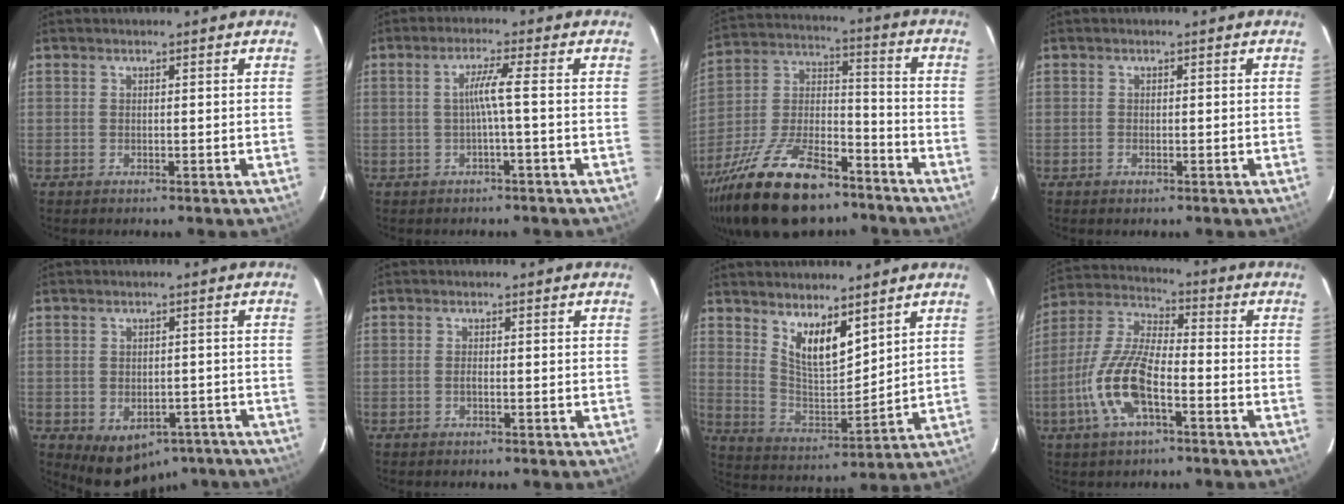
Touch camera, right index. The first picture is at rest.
{"total": 3.5, "force": [-0.7, -1.0, 3.3], "torque": [-0.066, -0.001, -0.011]}
{"total": 24.8, "force": [-17.0, 10.6, 14.6], "torque": [-0.294, -0.004, -0.279]}
{"total": 0.6, "force": [-0.4, 0.4, 0.3], "torque": [-0.004, -0.001, -0.008]}
{"total": 9.7, "force": [-6.2, 6.4, 3.7], "torque": [-0.062, 0.012, -0.057]}
{"total": 0.8, "force": [-0.3, 0.2, 0.7], "torque": [-0.016, 0.001, -0.007]}
{"total": 9.7, "force": [6.5, 3.6, 6.3], "torque": [-0.109, -0.010, 0.130]}
{"total": 13.6, "force": [-5.3, 4.7, 11.6], "torque": [-0.251, -0.002, -0.105]}